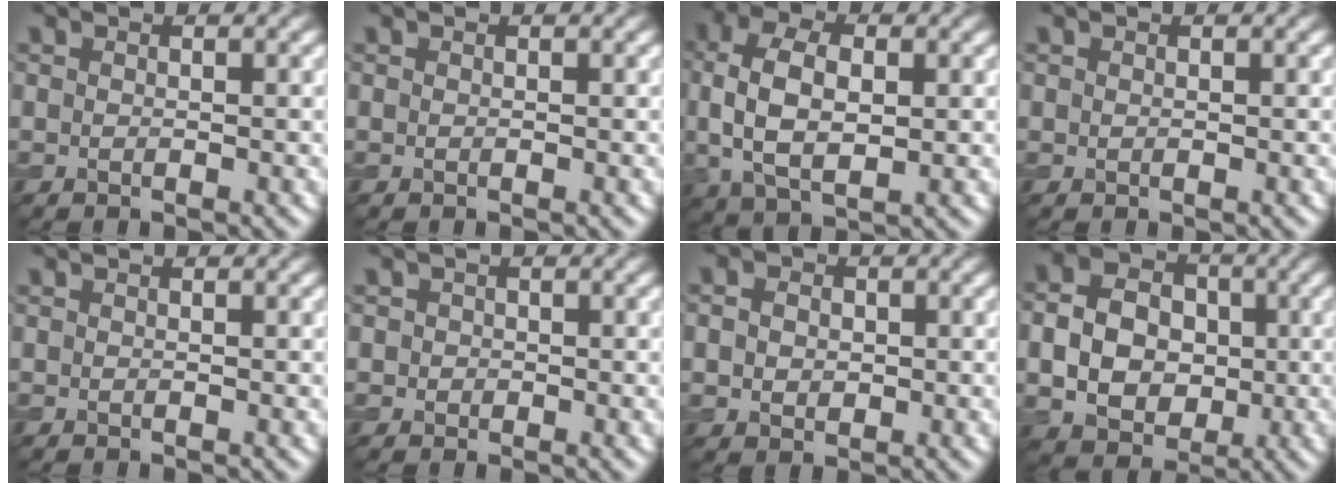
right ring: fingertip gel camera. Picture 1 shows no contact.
{"total": 0.0}
{"total": 7.3, "force": [0.7, 4.3, 5.8], "torque": [-0.123, 0.005, 0.009]}
{"total": 0.0}
{"total": 0.0}
{"total": 1.1, "force": [0.2, 1.0, 0.3], "torque": [0.005, -0.001, -0.004]}
{"total": 2.8, "force": [0.2, 2.3, 1.6], "torque": [-0.033, 0.006, -0.002]}
{"total": 7.2, "force": [-0.3, 5.7, 4.4], "torque": [-0.088, 0.003, -0.011]}